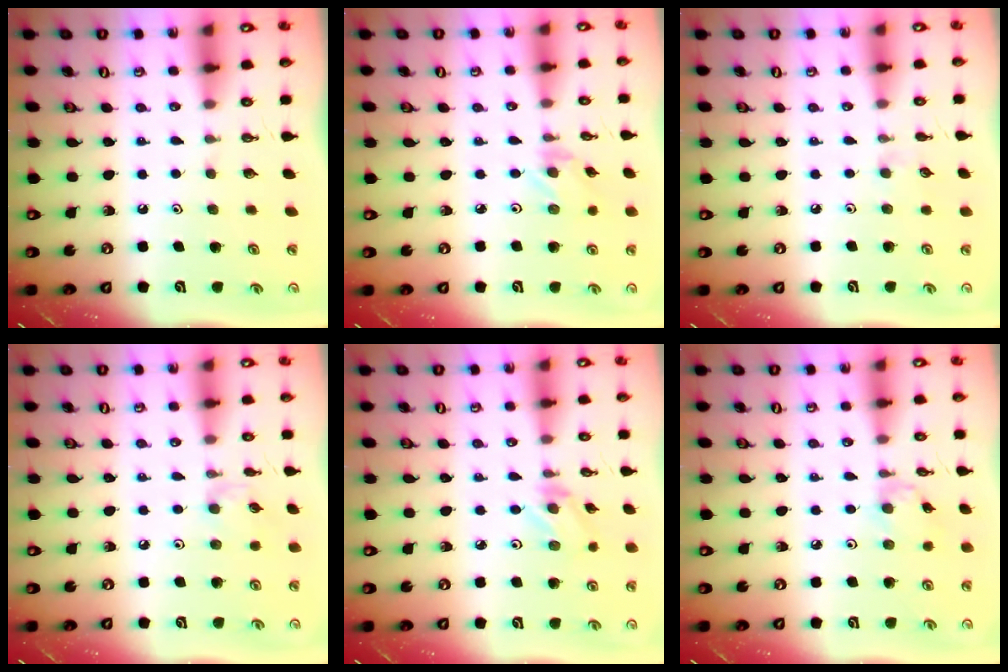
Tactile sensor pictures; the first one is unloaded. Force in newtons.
{"total": 0.5, "press": 0.5, "slide": 0.1}
{"total": 1.9, "press": 1.8, "slide": 0.3}
{"total": 2.4, "press": 2.4, "slide": 0.3}
{"total": 3.2, "press": 3.1, "slide": 0.4}
{"total": 1.0, "press": 1.0, "slide": 0.2}